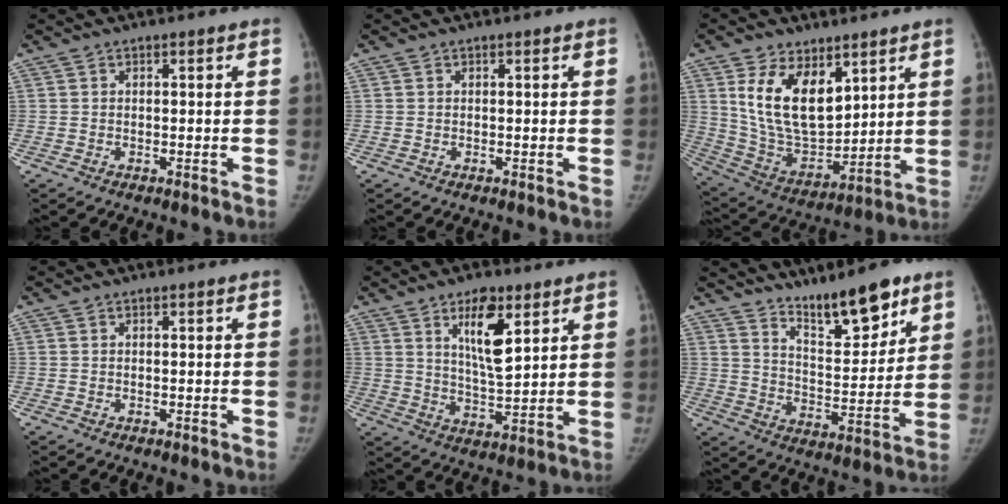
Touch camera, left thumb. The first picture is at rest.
{"total": 0.0}
{"total": 16.7, "force": [7.2, 9.6, 11.6], "torque": [-0.169, -0.045, 0.155]}
{"total": 0.0}
{"total": 10.5, "force": [5.2, 3.8, 8.3], "torque": [-0.122, -0.037, 0.095]}
{"total": 13.3, "force": [9.7, 3.8, 8.2], "torque": [-0.101, -0.073, 0.167]}